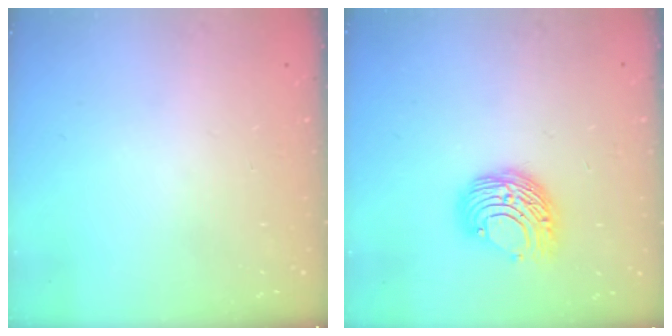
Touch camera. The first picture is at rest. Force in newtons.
{"total": 9.1, "press": 9.1, "slide": 0.4}